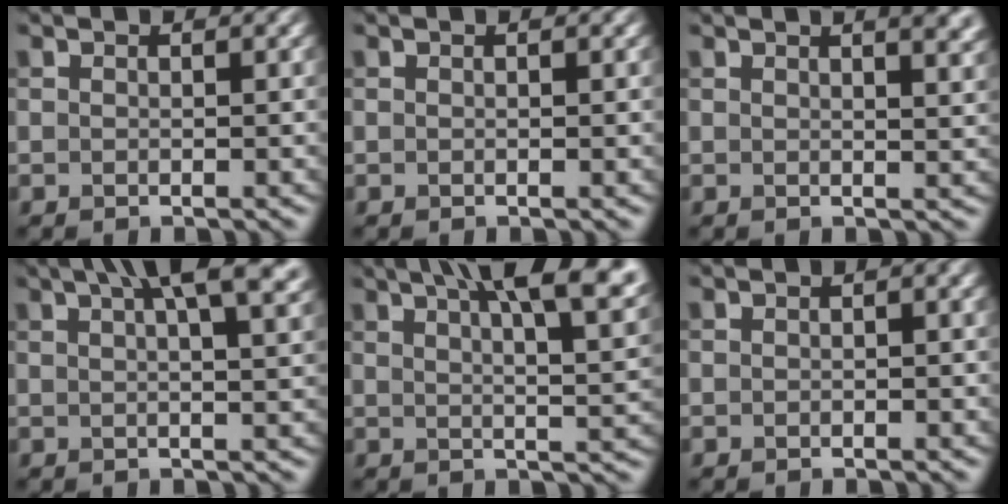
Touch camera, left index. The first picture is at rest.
{"total": 0.0}
{"total": 6.3, "force": [3.5, 2.7, 4.5], "torque": [-0.017, 0.029, 0.021]}
{"total": 9.8, "force": [5.4, 3.3, 7.4], "torque": [-0.065, 0.041, 0.049]}
{"total": 12.8, "force": [6.9, 4.3, 9.9], "torque": [-0.110, 0.043, 0.075]}
{"total": 1.8, "force": [0.3, 0.6, 1.6], "torque": [-0.018, 0.004, 0.002]}